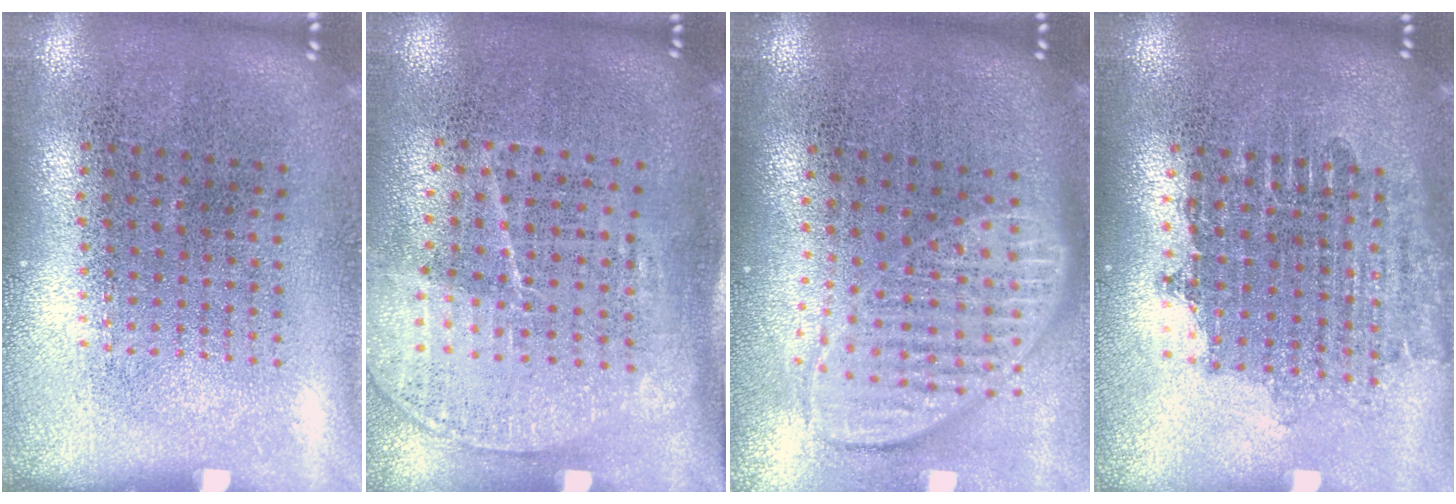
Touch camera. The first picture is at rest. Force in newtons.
{"total": 1.6, "press": 1.4, "slide": 0.9}
{"total": 1.9, "press": 1.5, "slide": 1.1}
{"total": 1.6, "press": 1.3, "slide": 0.9}